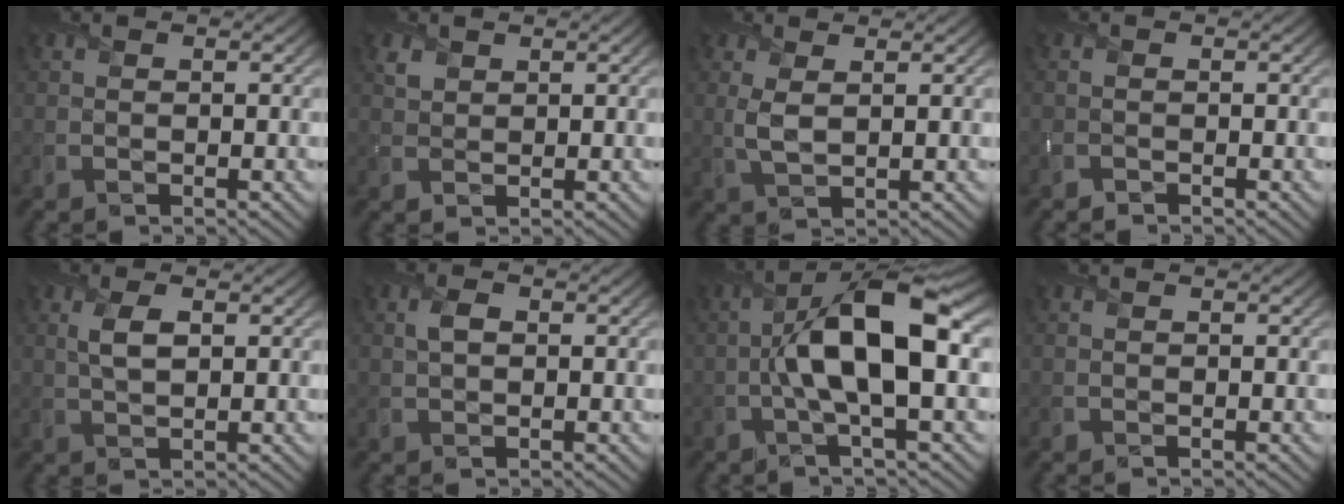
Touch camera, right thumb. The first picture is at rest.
{"total": 1.6, "force": [1.2, 1.0, 0.2], "torque": [-0.006, -0.001, 0.025]}
{"total": 2.7, "force": [1.0, 1.0, 2.4], "torque": [-0.061, -0.002, 0.022]}
{"total": 0.7, "force": [-0.7, 0.1, 0.1], "torque": [-0.002, -0.003, -0.017]}
{"total": 3.1, "force": [0.9, 1.3, 2.6], "torque": [-0.061, 0.000, 0.022]}
{"total": 1.8, "force": [0.3, 1.1, 1.4], "torque": [-0.031, 0.002, 0.006]}
{"total": 12.2, "force": [-0.1, 3.8, 11.6], "torque": [-0.211, 0.011, -0.007]}
{"total": 0.0}